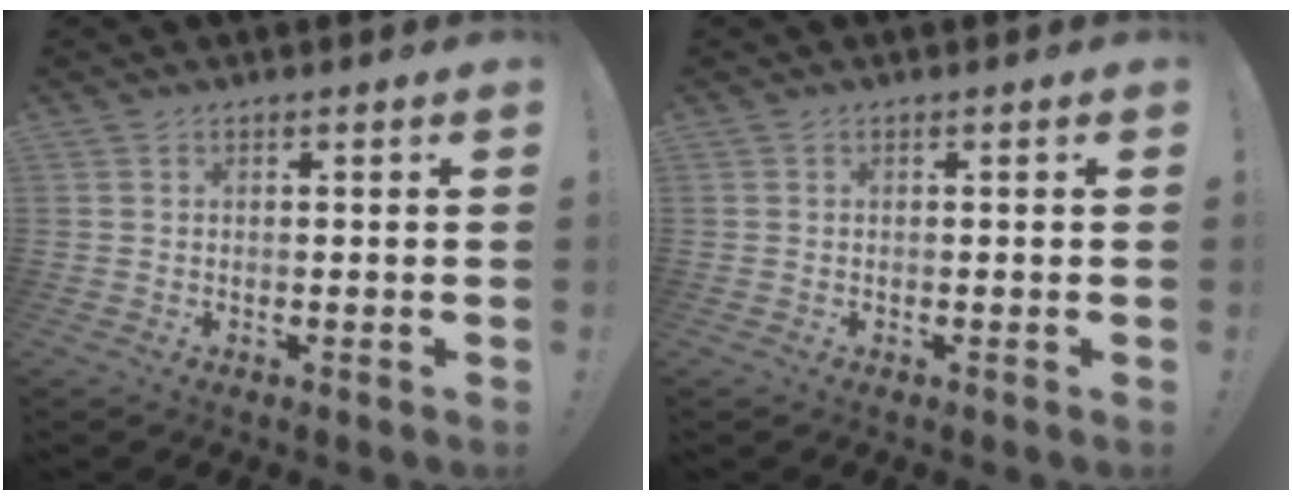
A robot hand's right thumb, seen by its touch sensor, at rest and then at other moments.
{"total": 0.0}